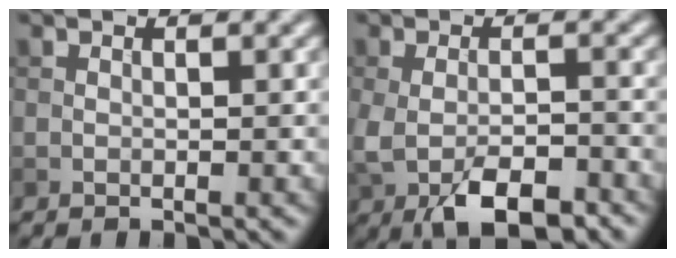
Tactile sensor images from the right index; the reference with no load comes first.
{"total": 6.9, "force": [-3.4, 3.2, 5.1], "torque": [-0.102, -0.015, -0.058]}